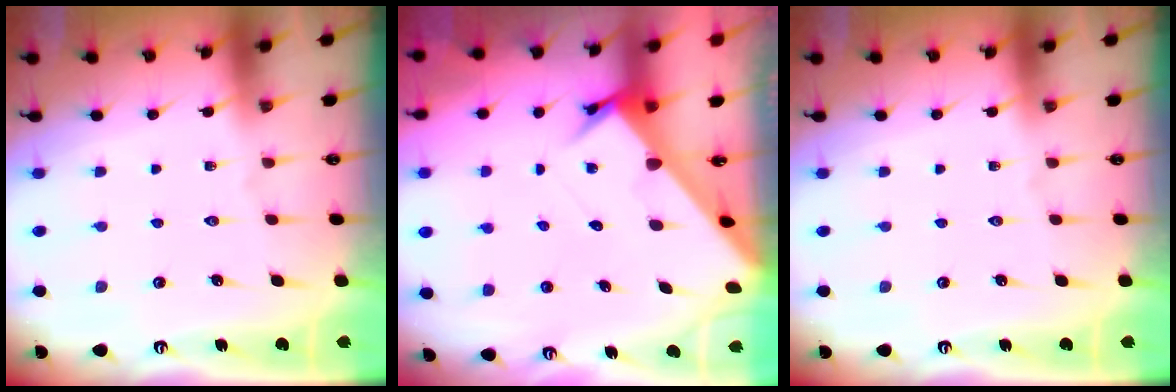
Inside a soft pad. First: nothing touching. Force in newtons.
{"total": 2.9, "press": 2.9, "slide": 0.2}
{"total": 0.0}